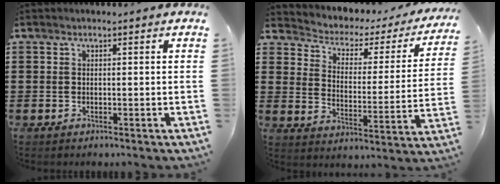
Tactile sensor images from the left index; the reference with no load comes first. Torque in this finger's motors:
{"motor_torque": [1.10, -1.04, 0.09, 0.00]}